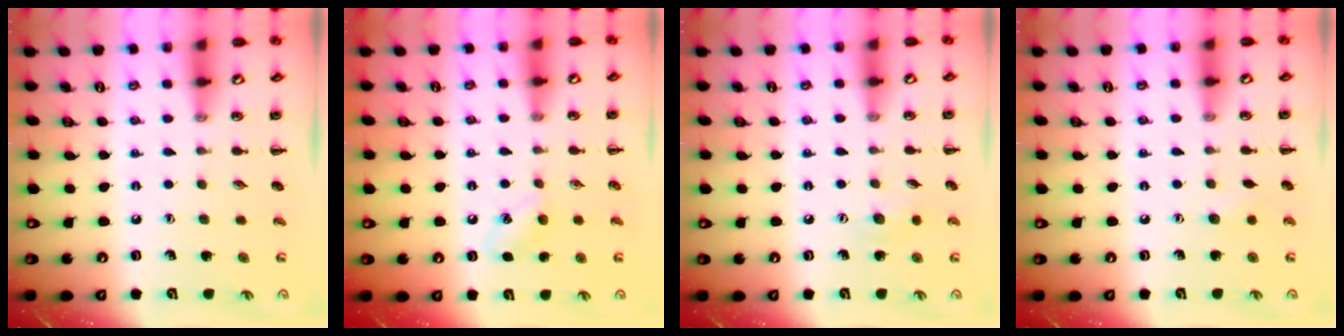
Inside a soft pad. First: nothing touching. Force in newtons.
{"total": 4.8, "press": 4.5, "slide": 1.7}
{"total": 5.6, "press": 5.5, "slide": 1.1}
{"total": 4.0, "press": 3.9, "slide": 0.9}